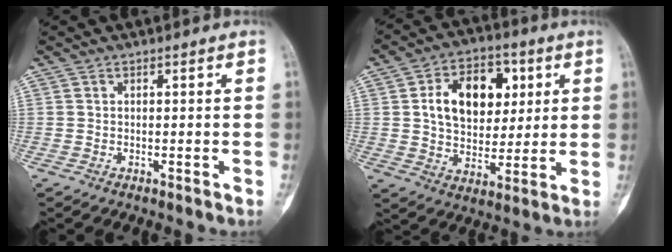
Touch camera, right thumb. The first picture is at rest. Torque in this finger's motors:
{"motor_torque": [-0.63, 1.02, 1.00, -0.21, 0.08]}